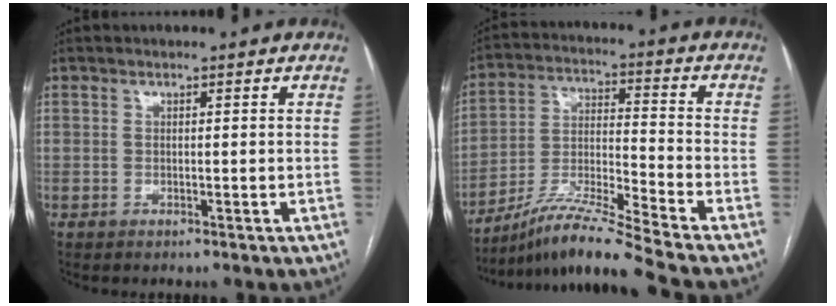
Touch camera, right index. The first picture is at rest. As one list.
[{"total": 13.2, "force": [-11.4, -2.2, 6.3], "torque": [-0.119, -0.007, -0.209]}]